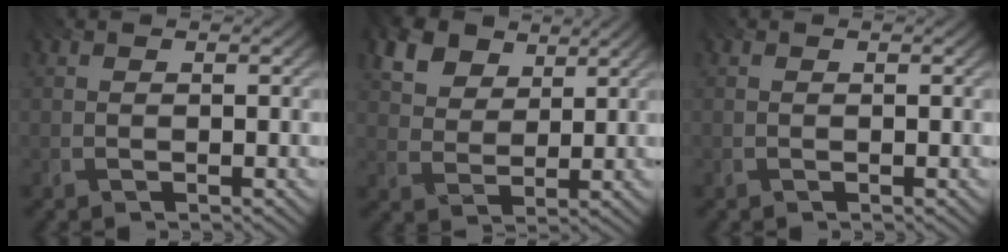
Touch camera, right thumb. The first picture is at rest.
{"total": 8.9, "force": [5.3, 5.5, 4.5], "torque": [-0.138, -0.010, 0.097]}
{"total": 0.0}